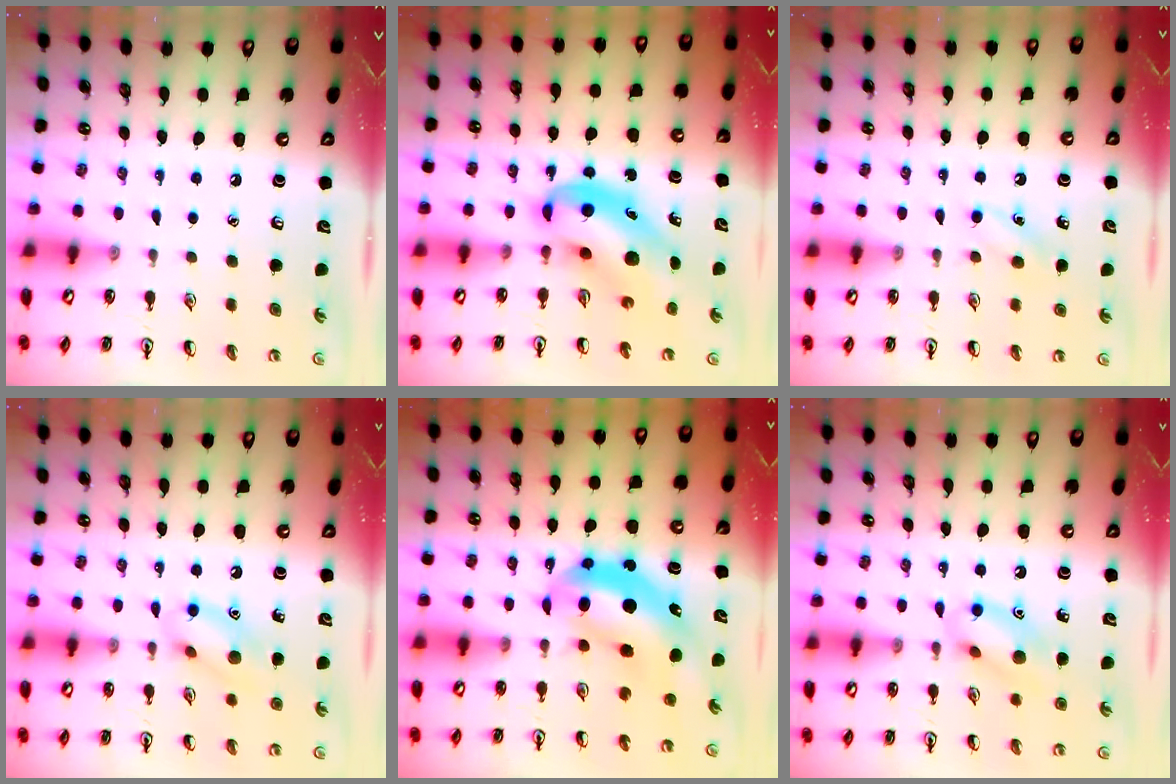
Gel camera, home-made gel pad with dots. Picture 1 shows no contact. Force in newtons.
{"total": 8.4, "press": 8.1, "slide": 2.5}
{"total": 3.9, "press": 3.7, "slide": 1.2}
{"total": 10.5, "press": 10.5, "slide": 0.6}
{"total": 7.3, "press": 7.0, "slide": 2.1}
{"total": 12.0, "press": 11.9, "slide": 0.7}